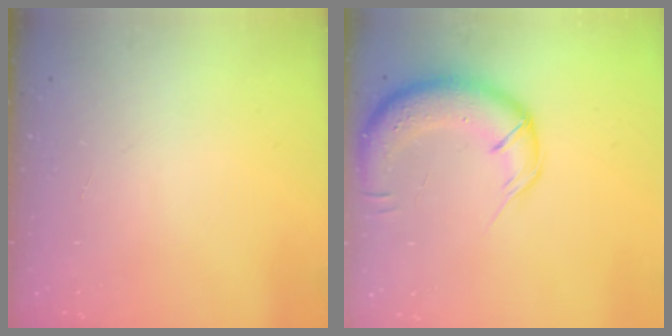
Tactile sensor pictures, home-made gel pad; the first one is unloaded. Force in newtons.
{"total": 14.0, "press": 13.7, "slide": 2.9}